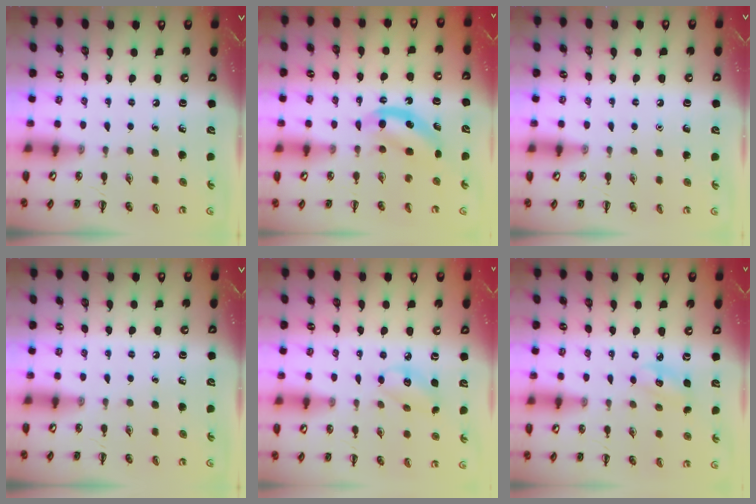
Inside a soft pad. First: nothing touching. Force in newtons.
{"total": 5.9, "press": 5.9, "slide": 0.7}
{"total": 1.6, "press": 1.6, "slide": 0.1}
{"total": 0.0}
{"total": 5.5, "press": 5.4, "slide": 0.8}
{"total": 3.7, "press": 3.6, "slide": 0.8}